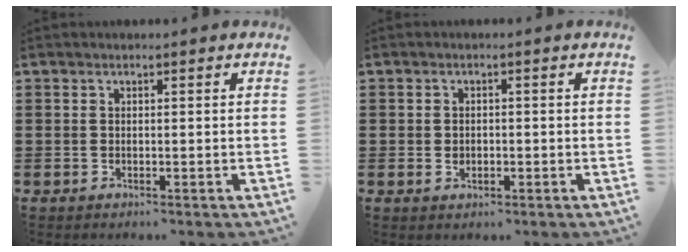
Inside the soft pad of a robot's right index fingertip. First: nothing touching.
{"total": 1.2, "force": [-0.3, 0.8, 0.8], "torque": [-0.020, 0.000, -0.007]}